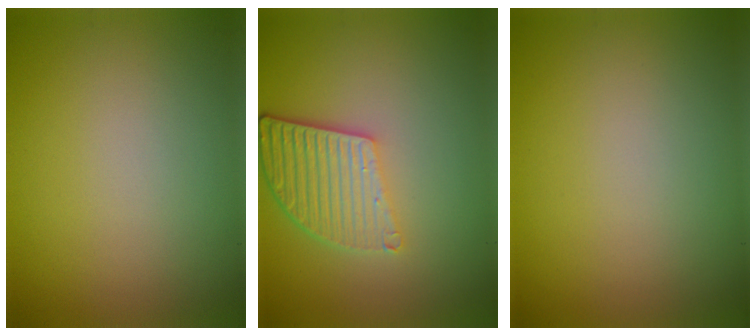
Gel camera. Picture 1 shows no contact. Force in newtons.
{"total": 5.0, "press": 3.8, "slide": 3.3}
{"total": 0.0}